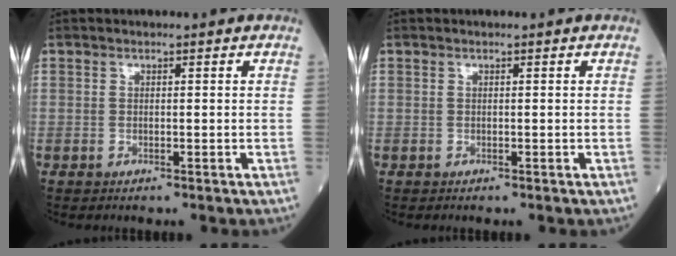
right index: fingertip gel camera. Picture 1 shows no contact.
{"total": 0.0}